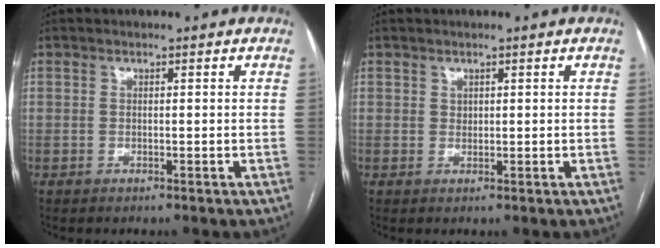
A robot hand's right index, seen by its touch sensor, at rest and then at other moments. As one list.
[{"total": 0.7, "force": [0.4, 0.6, 0.1], "torque": [0.006, -0.001, 0.006]}]